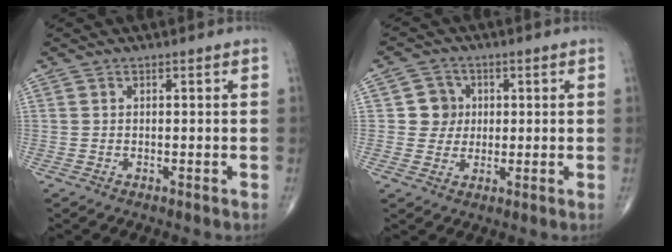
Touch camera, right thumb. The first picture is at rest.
{"total": 4.9, "force": [0.7, 4.8, 1.0], "torque": [0.017, 0.006, 0.007]}